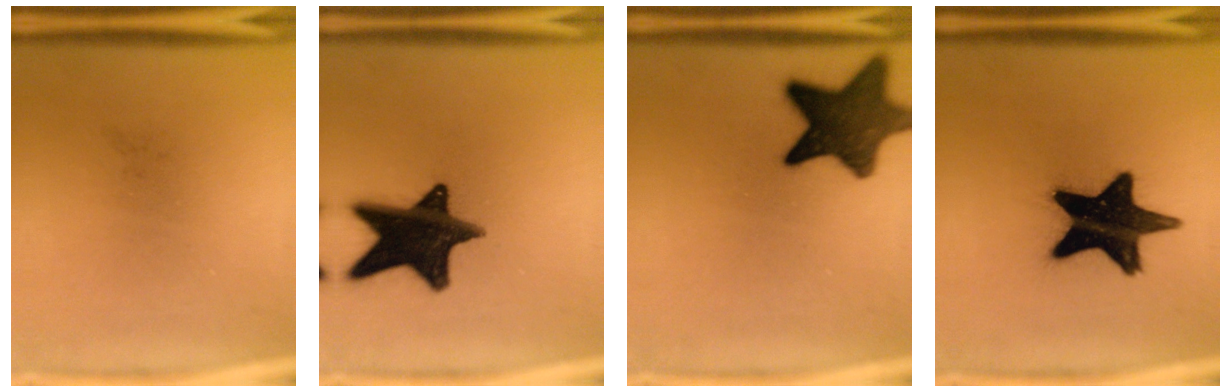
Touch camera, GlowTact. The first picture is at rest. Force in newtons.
{"total": 17.8}
{"total": 13.6}
{"total": 19.3}